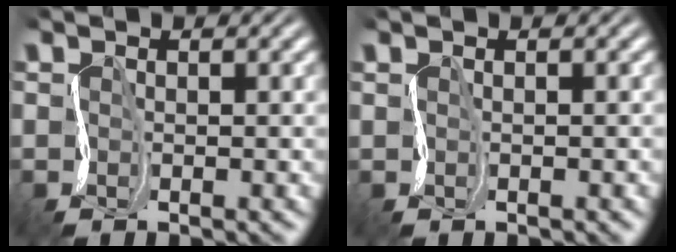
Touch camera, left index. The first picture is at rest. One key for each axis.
{"total": 0.7, "fx": 0.3, "fy": 0.3, "fz": 0.5, "tx": 0.005, "ty": 0.005, "tz": 0.007}